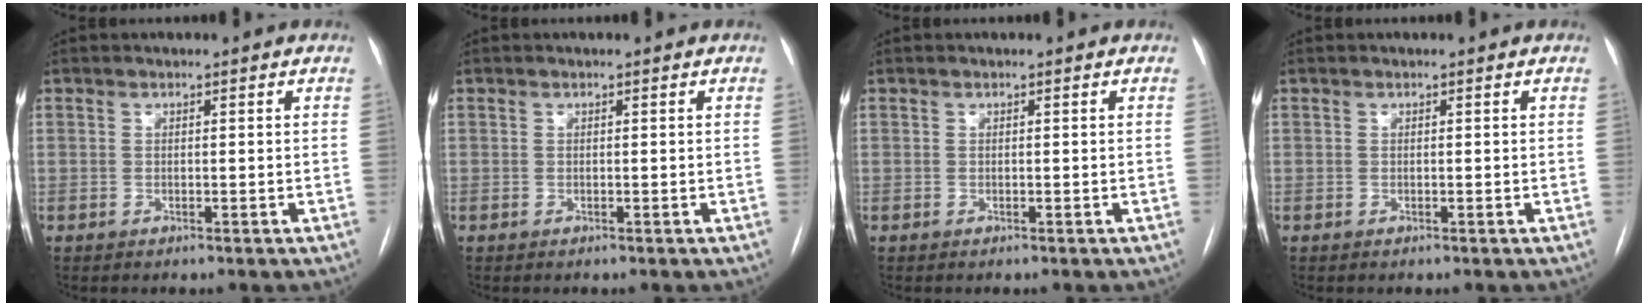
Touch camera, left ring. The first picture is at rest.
{"total": 0.0}
{"total": 0.0}
{"total": 0.0}